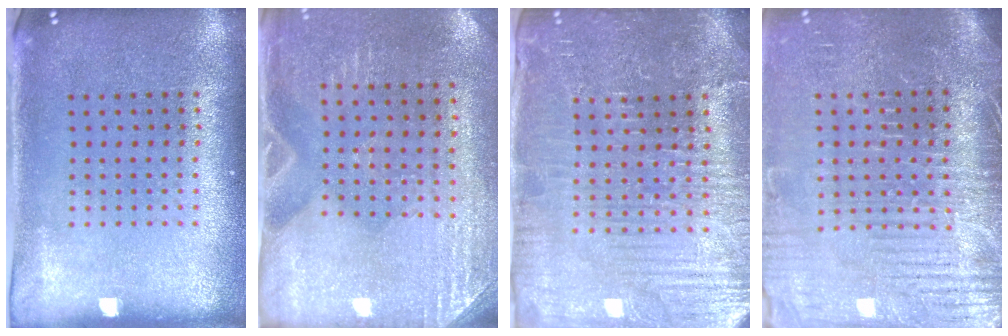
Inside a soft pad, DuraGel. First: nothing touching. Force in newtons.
{"total": 2.8, "press": 2.6, "slide": 1.2}
{"total": 4.4, "press": 4.2, "slide": 1.2}
{"total": 4.2, "press": 3.9, "slide": 1.5}